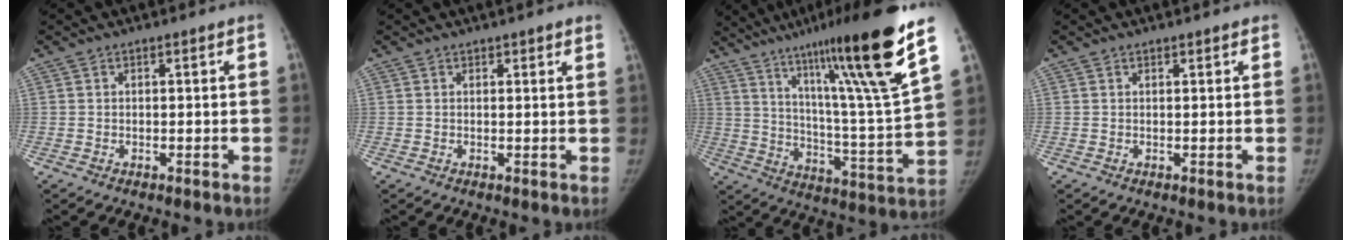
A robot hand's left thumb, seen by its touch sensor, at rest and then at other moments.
{"total": 2.8, "force": [2.0, 0.6, 1.9], "torque": [-0.015, 0.003, 0.024]}
{"total": 26.0, "force": [15.5, 2.1, 20.7], "torque": [-0.302, -0.057, 0.249]}
{"total": 0.8, "force": [0.6, 0.3, 0.4], "torque": [-0.004, -0.002, 0.008]}